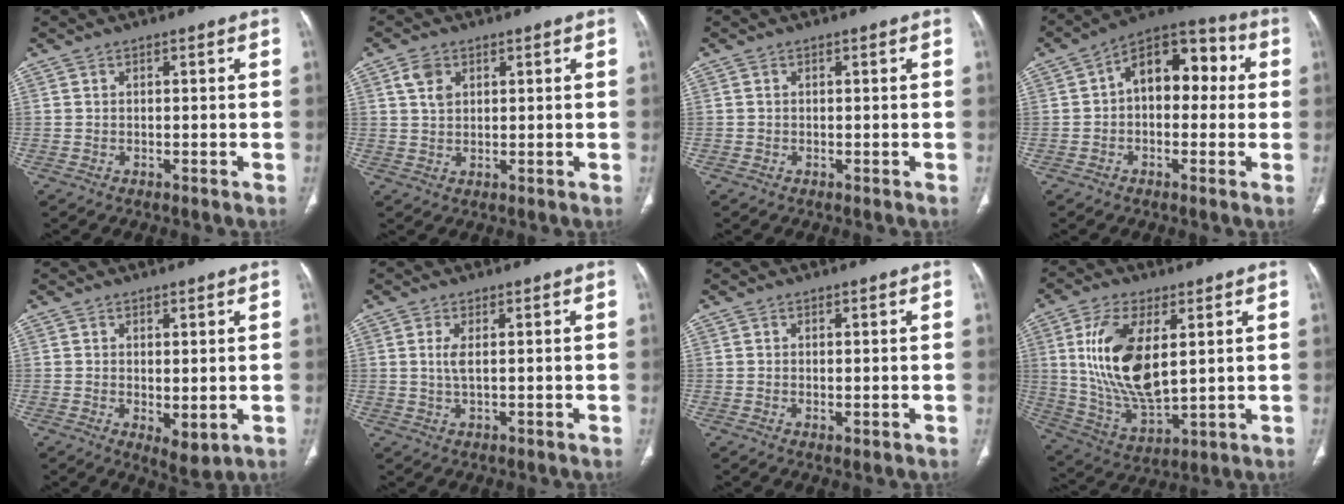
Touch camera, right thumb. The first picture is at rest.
{"total": 3.6, "force": [1.6, 2.5, 2.1], "torque": [-0.033, -0.002, 0.034]}
{"total": 0.0}
{"total": 13.1, "force": [1.4, 8.3, 10.0], "torque": [-0.103, 0.041, 0.004]}
{"total": 4.1, "force": [-0.3, 1.9, 3.6], "torque": [-0.052, -0.016, 0.007]}
{"total": 2.5, "force": [0.5, 0.7, 2.3], "torque": [-0.059, -0.002, 0.015]}
{"total": 1.0, "force": [-0.1, 0.4, 0.9], "torque": [-0.022, -0.006, 0.002]}
{"total": 17.0, "force": [3.9, 8.0, 14.5], "torque": [-0.280, -0.023, 0.086]}